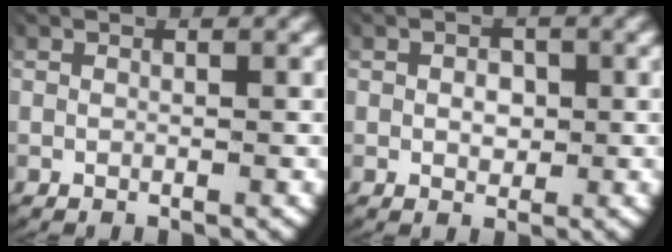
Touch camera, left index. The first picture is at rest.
{"total": 1.6, "force": [0.0, 1.2, 1.0], "torque": [-0.021, -0.010, 0.003]}